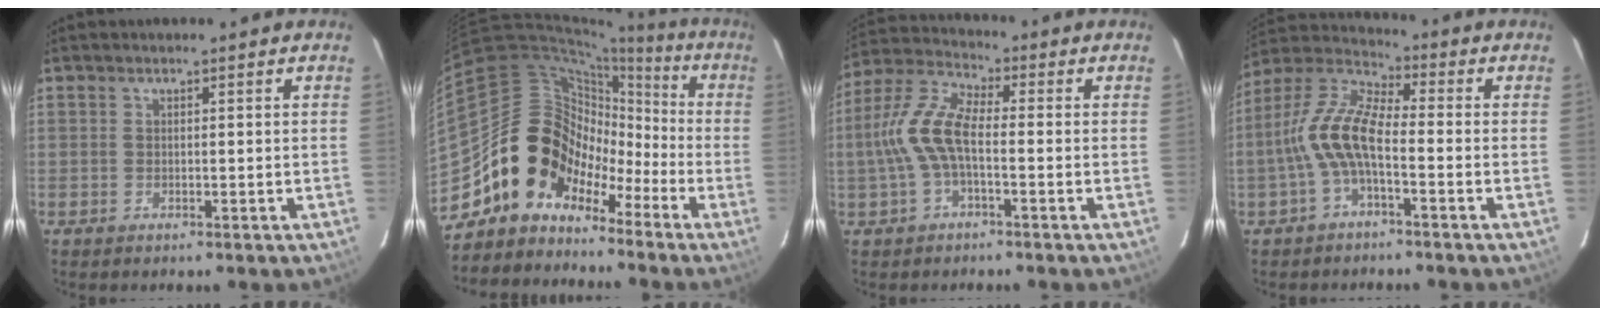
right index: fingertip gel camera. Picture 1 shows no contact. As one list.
[{"total": 13.3, "force": [-7.0, 10.9, 3.2], "torque": [-0.059, 0.053, -0.145]}, {"total": 9.9, "force": [-1.5, 3.8, 9.0], "torque": [-0.204, 0.016, -0.034]}, {"total": 10.2, "force": [-2.7, 3.6, 9.2], "torque": [-0.203, 0.016, -0.058]}]